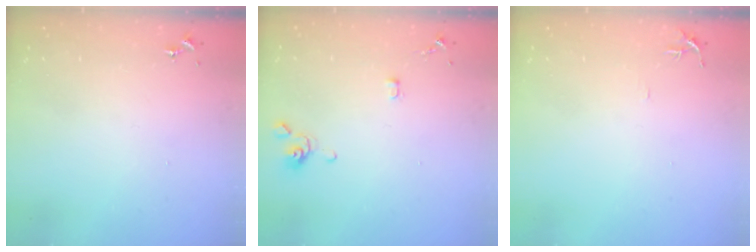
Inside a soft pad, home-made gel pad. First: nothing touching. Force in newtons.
{"total": 3.6, "press": 3.5, "slide": 0.7}
{"total": 4.7, "press": 4.7, "slide": 0.5}